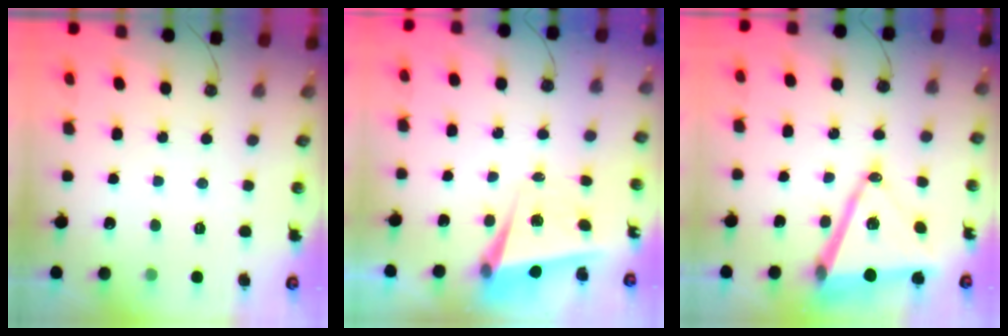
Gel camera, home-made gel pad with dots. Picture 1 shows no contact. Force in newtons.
{"total": 5.5, "press": 5.4, "slide": 1.0}
{"total": 17.0, "press": 16.6, "slide": 3.7}